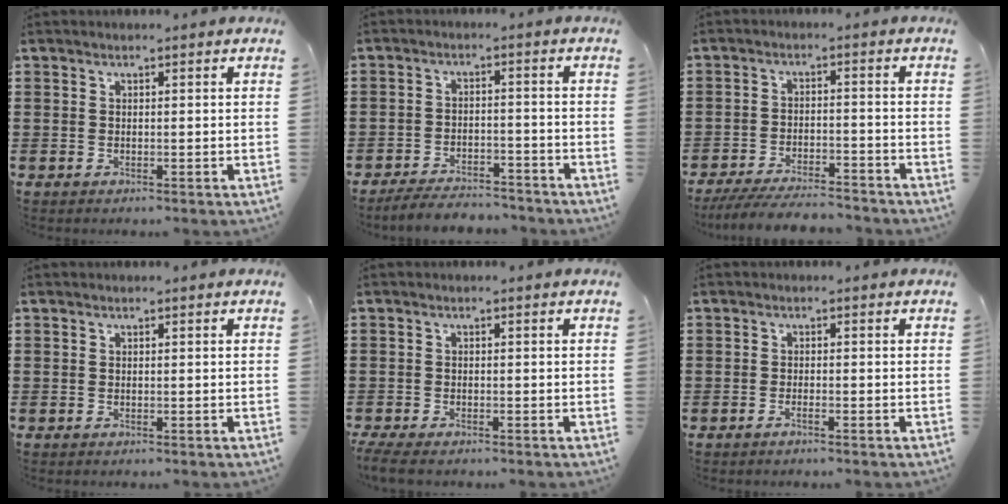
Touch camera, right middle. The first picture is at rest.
{"total": 4.5, "force": [-4.4, 0.7, 0.5], "torque": [-0.009, 0.006, -0.091]}
{"total": 5.7, "force": [-5.4, 0.4, 1.9], "torque": [-0.042, -0.007, -0.107]}
{"total": 0.0}
{"total": 1.6, "force": [-1.4, 0.2, 0.7], "torque": [-0.028, -0.006, -0.033]}
{"total": 1.0, "force": [-0.7, 0.0, 0.7], "torque": [-0.014, -0.004, -0.012]}